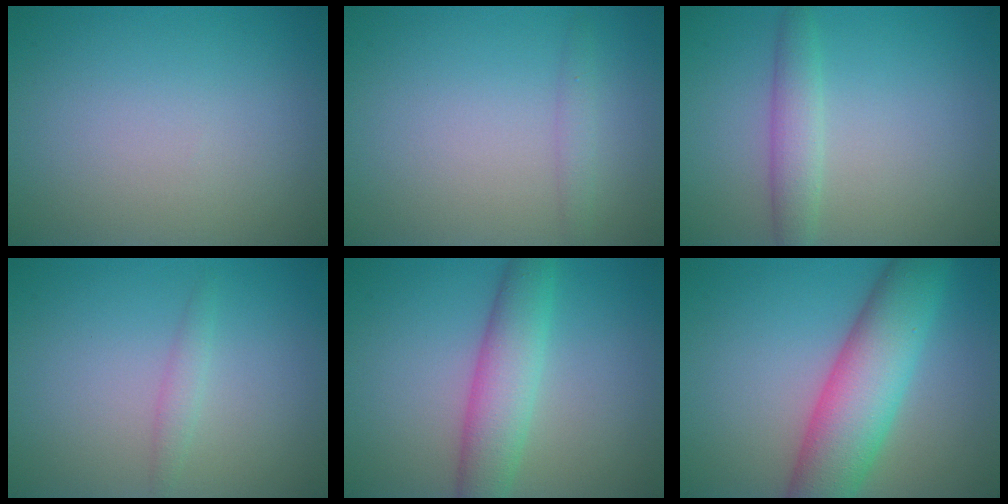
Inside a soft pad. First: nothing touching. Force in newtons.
{"total": 1.1, "press": 1.0, "slide": 0.1}
{"total": 2.5, "press": 2.5, "slide": 0.0}
{"total": 1.2, "press": 1.2, "slide": 0.1}
{"total": 4.9, "press": 4.9, "slide": 0.1}
{"total": 8.5, "press": 8.5, "slide": 0.1}